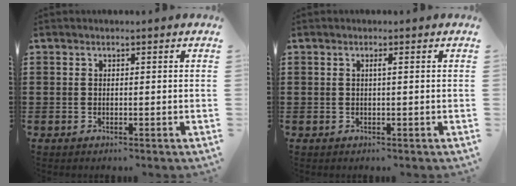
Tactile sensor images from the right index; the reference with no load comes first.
{"total": 0.8, "force": [0.1, -0.1, 0.8], "torque": [-0.013, -0.004, 0.001]}